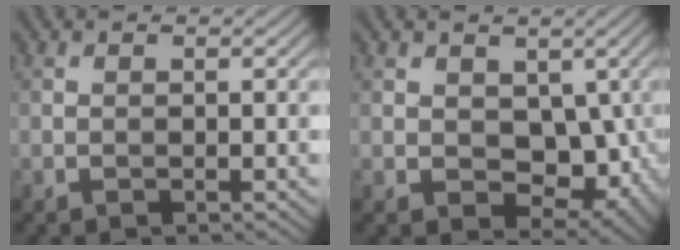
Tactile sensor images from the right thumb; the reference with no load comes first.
{"total": 7.6, "force": [0.6, 5.4, 5.3], "torque": [-0.095, -0.022, 0.017]}